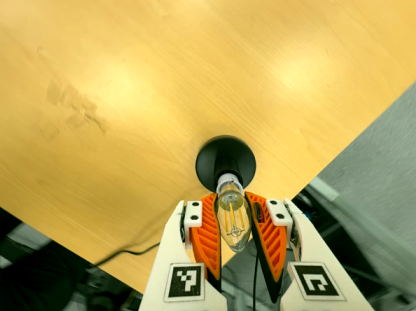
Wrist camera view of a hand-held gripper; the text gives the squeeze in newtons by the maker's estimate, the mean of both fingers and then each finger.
{"total": 20.3, "left": 18.6, "right": 22.0}